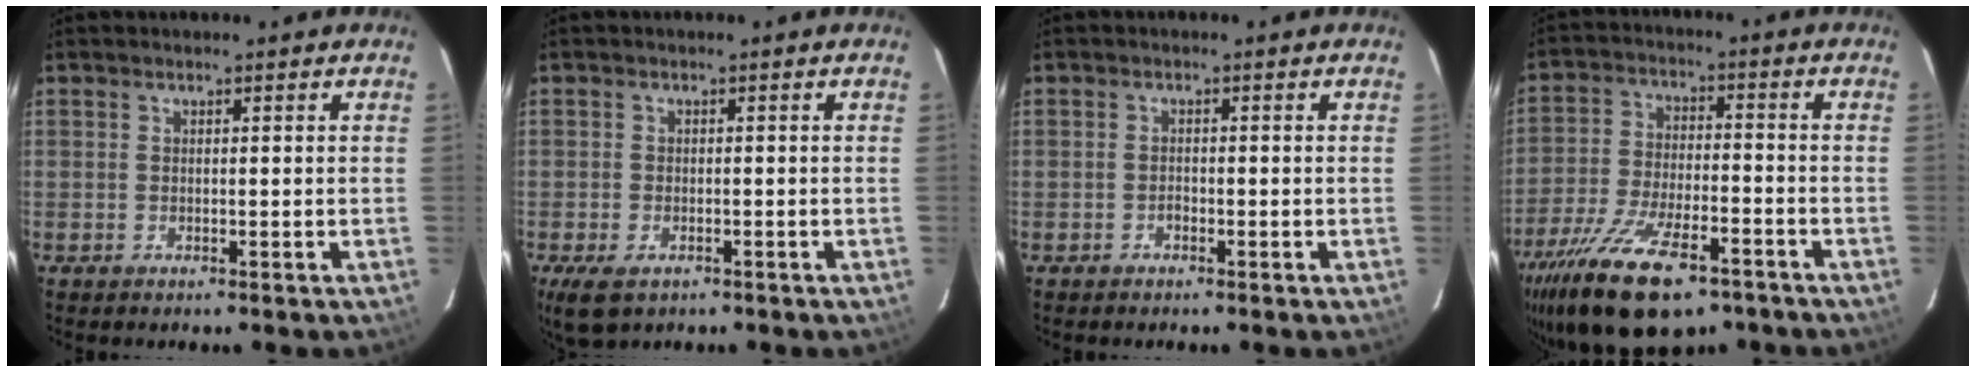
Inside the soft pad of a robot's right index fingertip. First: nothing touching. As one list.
[{"total": 5.3, "force": [-3.0, 3.0, 3.2], "torque": [-0.073, -0.018, -0.052]}, {"total": 0.9, "force": [-0.6, 0.5, 0.4], "torque": [-0.008, 0.002, -0.012]}, {"total": 19.7, "force": [-13.0, 7.5, 12.7], "torque": [-0.258, -0.043, -0.219]}]